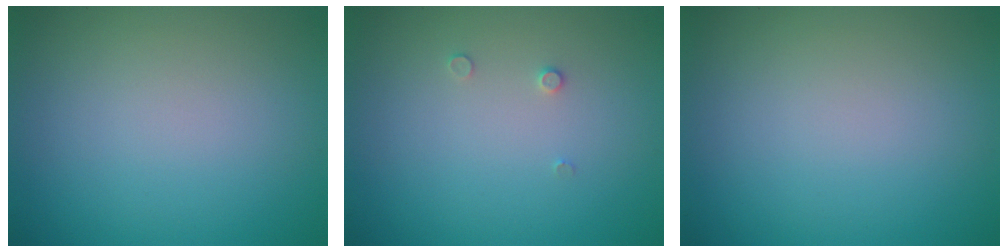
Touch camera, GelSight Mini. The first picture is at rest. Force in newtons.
{"total": 0.6, "press": 0.6, "slide": 0.2}
{"total": 0.0}